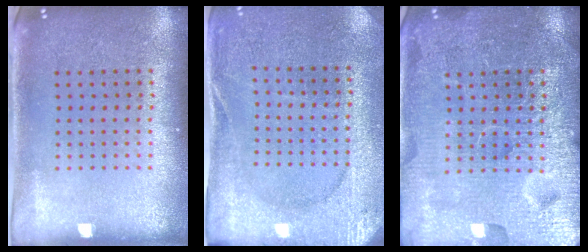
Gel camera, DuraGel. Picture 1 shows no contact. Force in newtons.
{"total": 2.6, "press": 2.6, "slide": 0.4}
{"total": 7.2, "press": 7.1, "slide": 1.0}